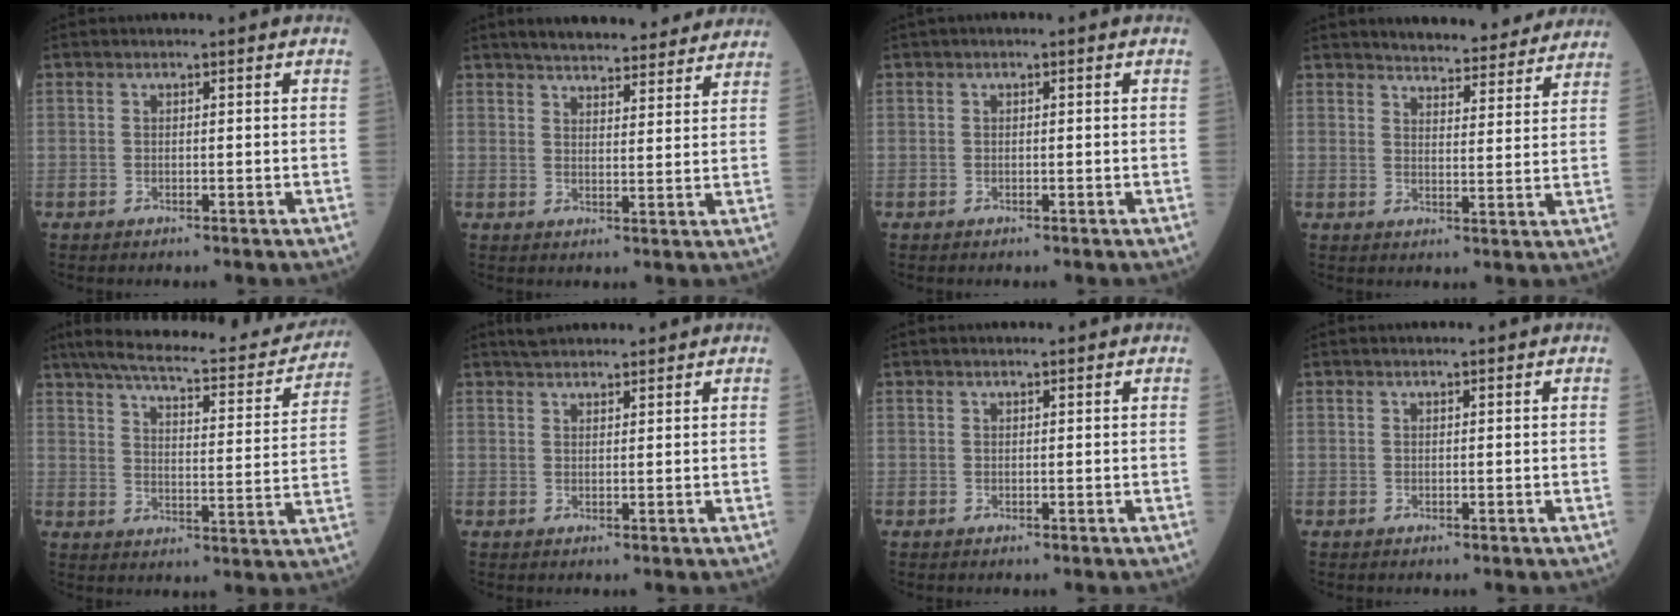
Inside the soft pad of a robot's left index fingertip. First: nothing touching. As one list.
[{"total": 16.6, "force": [15.0, 3.3, 6.2], "torque": [-0.072, 0.023, 0.194]}, {"total": 0.0}, {"total": 14.9, "force": [14.0, 2.8, 4.3], "torque": [-0.036, -0.011, 0.163]}, {"total": 23.1, "force": [19.9, 5.1, 10.5], "torque": [-0.156, -0.006, 0.251]}, {"total": 4.9, "force": [4.5, 1.0, 1.7], "torque": [-0.022, 0.032, 0.074]}, {"total": 2.3, "force": [2.1, 0.2, 0.8], "torque": [-0.007, 0.017, 0.025]}, {"total": 1.6, "force": [1.4, 0.2, 0.6], "torque": [-0.006, 0.016, 0.018]}]